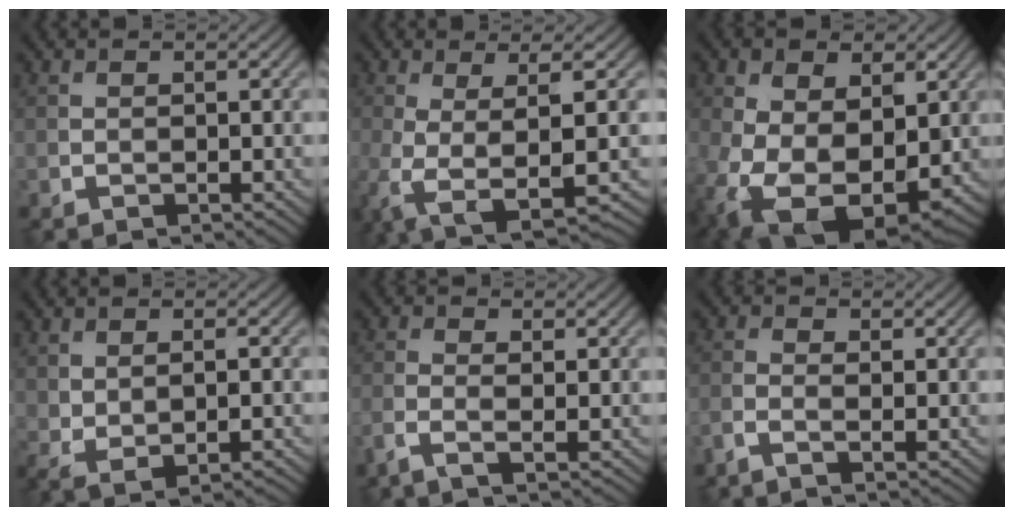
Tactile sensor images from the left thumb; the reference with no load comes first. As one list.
[{"total": 6.9, "force": [-1.6, 1.9, 6.4], "torque": [-0.129, -0.015, -0.028]}, {"total": 14.7, "force": [-2.2, 9.8, 10.8], "torque": [-0.225, -0.044, -0.015]}, {"total": 3.3, "force": [0.2, 1.5, 2.9], "torque": [-0.066, -0.007, 0.012]}, {"total": 2.5, "force": [-0.8, 0.7, 2.3], "torque": [-0.055, 0.001, -0.023]}, {"total": 2.0, "force": [-0.7, 0.5, 1.7], "torque": [-0.041, 0.002, -0.021]}]